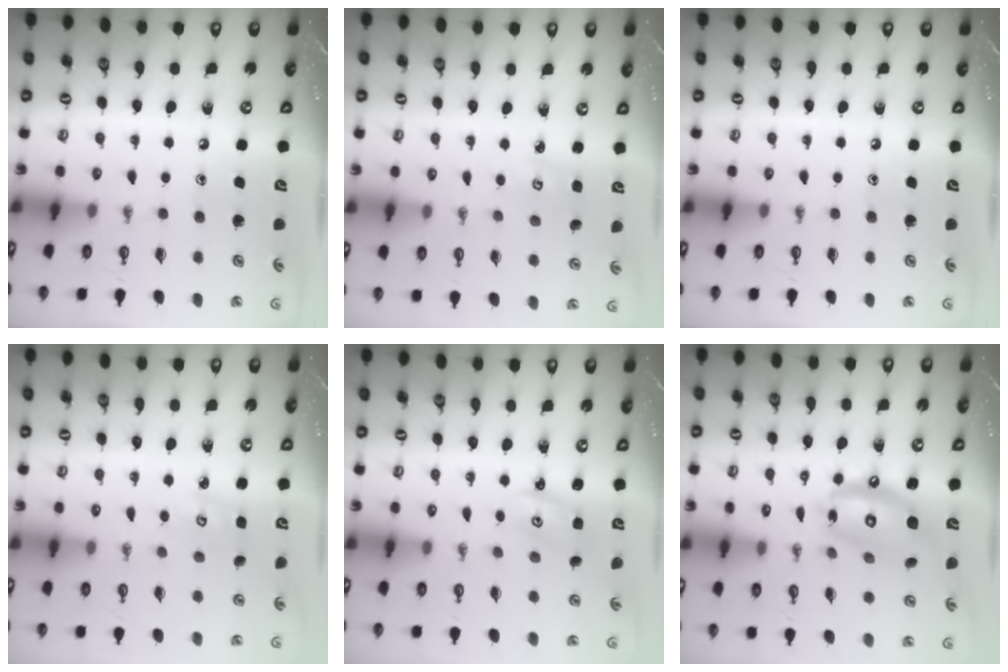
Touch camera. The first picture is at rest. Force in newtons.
{"total": 2.3, "press": 2.3, "slide": 0.2}
{"total": 0.0}
{"total": 2.7, "press": 2.7, "slide": 0.3}
{"total": 2.1, "press": 2.1, "slide": 0.2}
{"total": 13.4, "press": 13.3, "slide": 1.2}